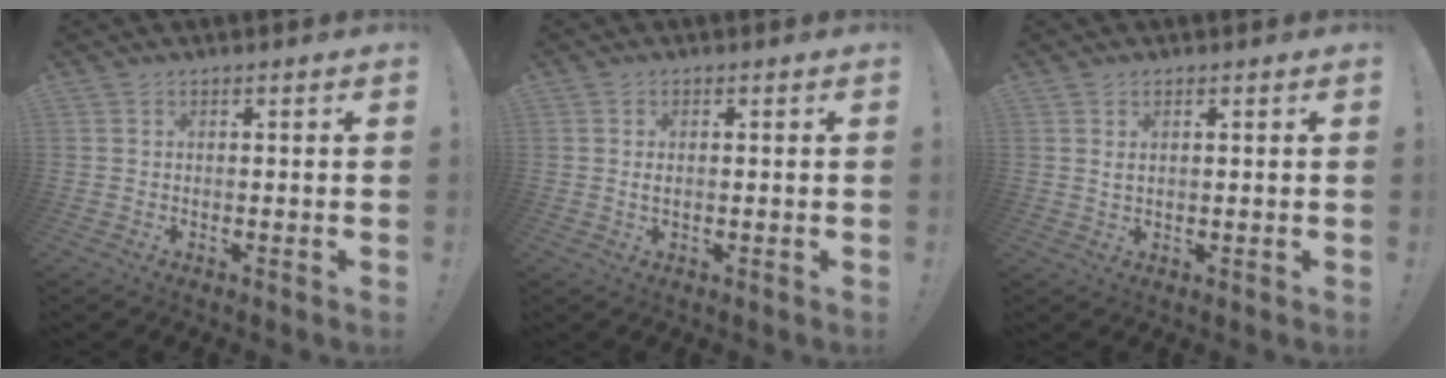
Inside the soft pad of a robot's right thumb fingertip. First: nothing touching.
{"total": 1.4, "force": [0.2, 0.6, 1.3], "torque": [-0.020, 0.000, 0.002]}
{"total": 1.7, "force": [1.0, 0.7, 1.2], "torque": [-0.017, -0.003, 0.016]}